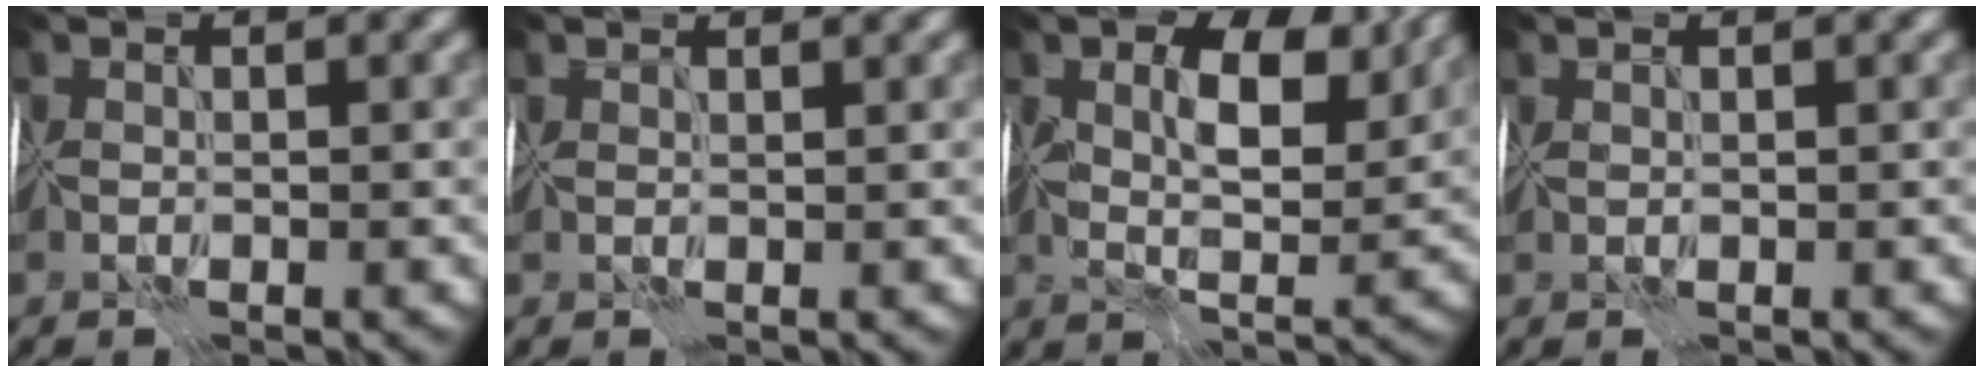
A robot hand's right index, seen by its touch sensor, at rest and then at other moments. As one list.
[{"total": 2.5, "force": [2.0, 0.8, 1.3], "torque": [-0.012, 0.016, 0.012]}, {"total": 7.8, "force": [2.6, 4.1, 6.1], "torque": [-0.101, -0.002, 0.041]}, {"total": 1.2, "force": [1.0, 0.3, 0.5], "torque": [-0.009, 0.004, 0.013]}]